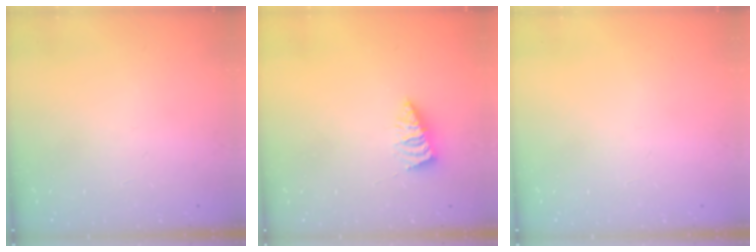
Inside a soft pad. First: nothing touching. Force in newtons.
{"total": 2.3, "press": 2.3, "slide": 0.4}
{"total": 0.0}